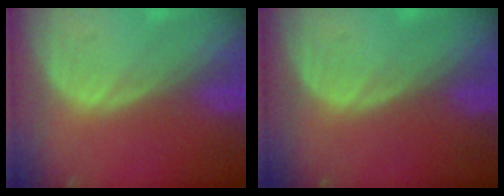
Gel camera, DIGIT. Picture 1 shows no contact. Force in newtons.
{"total": 0.0}